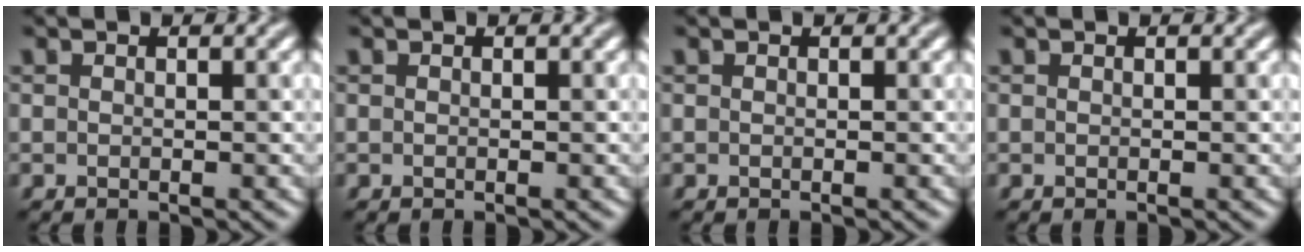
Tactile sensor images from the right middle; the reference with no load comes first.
{"total": 0.0}
{"total": 0.0}
{"total": 0.0}